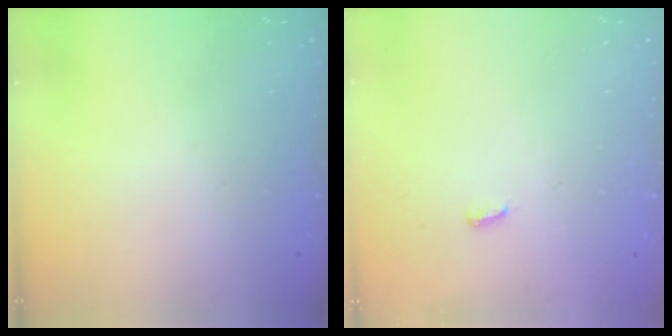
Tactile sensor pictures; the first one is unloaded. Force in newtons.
{"total": 2.9, "press": 2.9, "slide": 0.3}